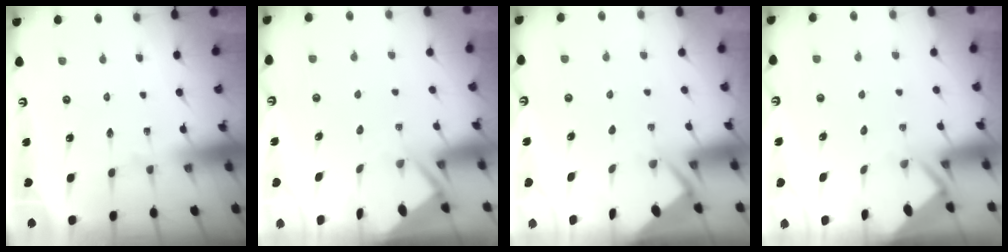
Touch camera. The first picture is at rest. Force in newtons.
{"total": 3.3, "press": 3.3, "slide": 0.3}
{"total": 2.8, "press": 2.7, "slide": 0.4}
{"total": 3.1, "press": 3.1, "slide": 0.2}